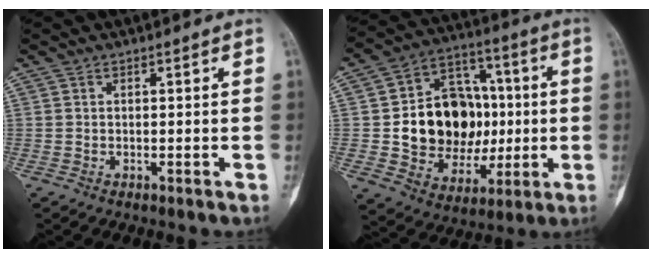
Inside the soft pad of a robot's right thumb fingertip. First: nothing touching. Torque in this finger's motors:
{"motor_torque": [1.62, 1.76, 0.50, -0.44, 0.05]}